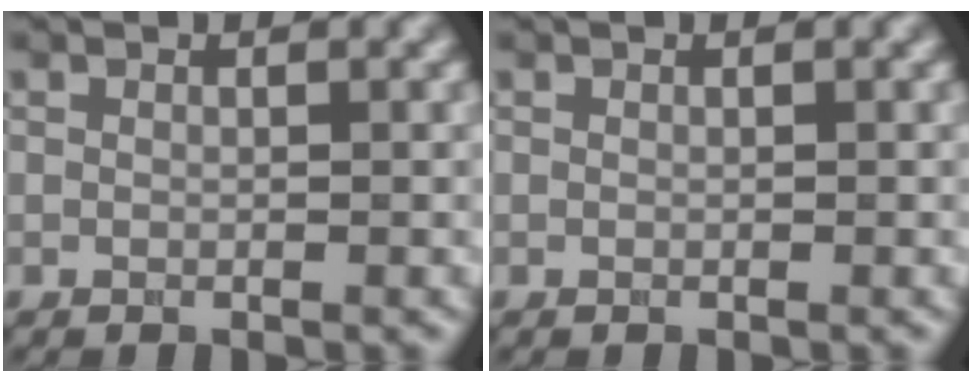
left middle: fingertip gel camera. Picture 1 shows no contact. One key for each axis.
{"total": 0.0}